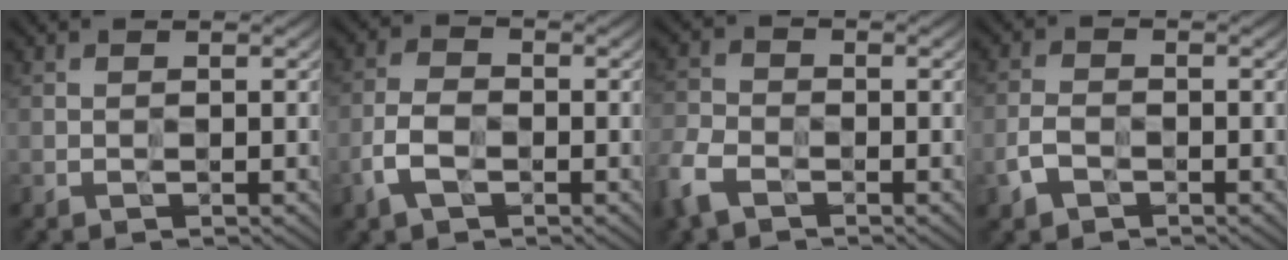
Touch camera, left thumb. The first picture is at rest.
{"total": 4.9, "force": [-2.7, 2.9, 2.9], "torque": [-0.064, -0.006, -0.058]}
{"total": 6.7, "force": [-4.6, 3.7, 3.1], "torque": [-0.076, -0.014, -0.099]}
{"total": 3.6, "force": [-2.3, 2.2, 1.7], "torque": [-0.034, -0.006, -0.049]}